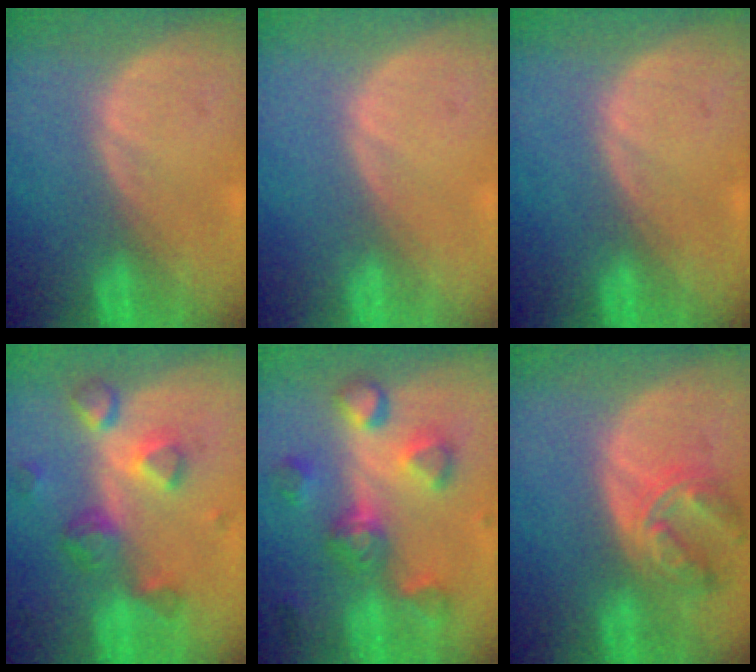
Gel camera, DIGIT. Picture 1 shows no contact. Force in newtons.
{"total": 0.0}
{"total": 0.0}
{"total": 7.7, "press": 6.7, "slide": 3.7}
{"total": 8.2, "press": 8.1, "slide": 1.2}
{"total": 7.6, "press": 6.6, "slide": 3.7}